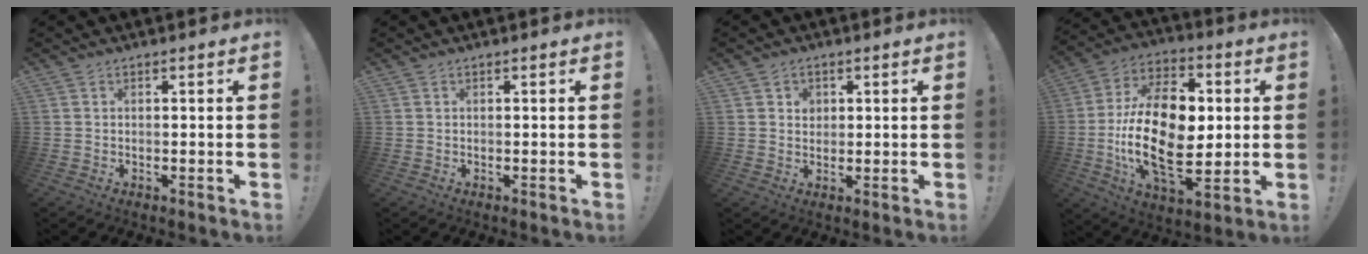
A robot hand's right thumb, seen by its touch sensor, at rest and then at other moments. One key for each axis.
{"total": 0.0}
{"total": 2.7, "fx": 1.1, "fy": 2.4, "fz": 0.5, "tx": 0.007, "ty": -0.010, "tz": 0.016}
{"total": 25.3, "fx": -1.1, "fy": 14.4, "fz": 20.8, "tx": -0.395, "ty": -0.003, "tz": -0.015}